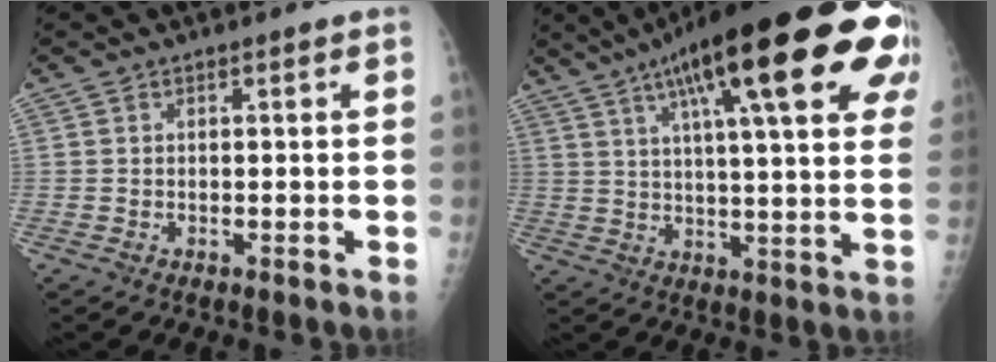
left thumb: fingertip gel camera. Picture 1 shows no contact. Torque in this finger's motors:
{"motor_torque": [0.84, 0.74, 1.92, -0.85, 0.55]}